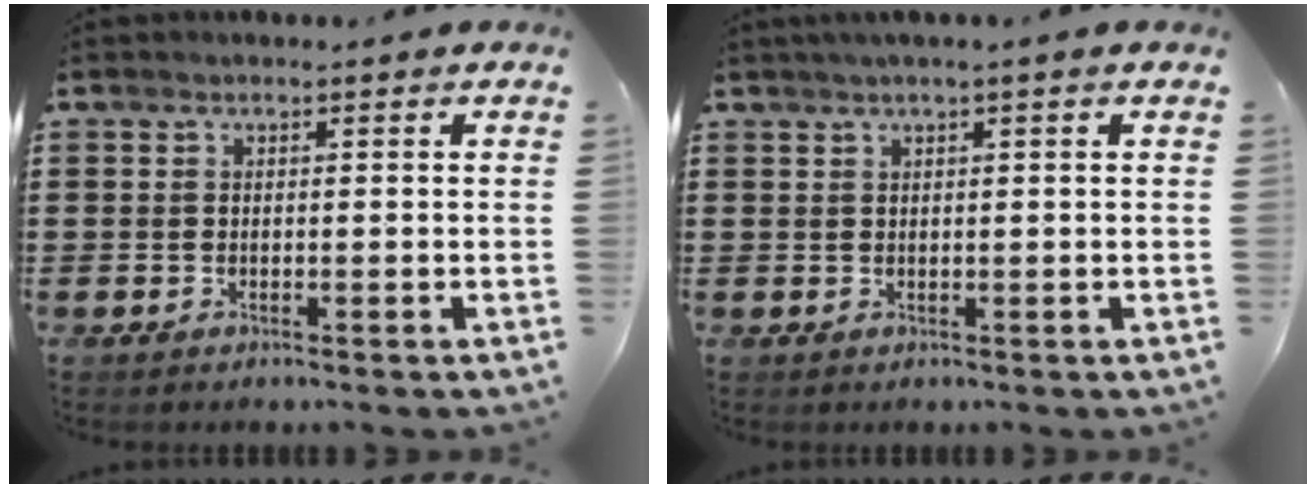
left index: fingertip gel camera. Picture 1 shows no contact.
{"total": 1.2, "force": [0.5, -0.2, 1.0], "torque": [-0.018, -0.001, 0.009]}